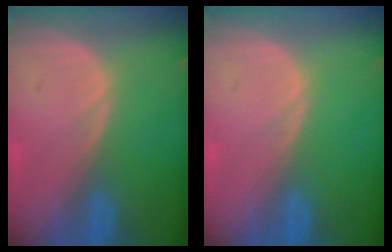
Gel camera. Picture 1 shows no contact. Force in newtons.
{"total": 0.0}